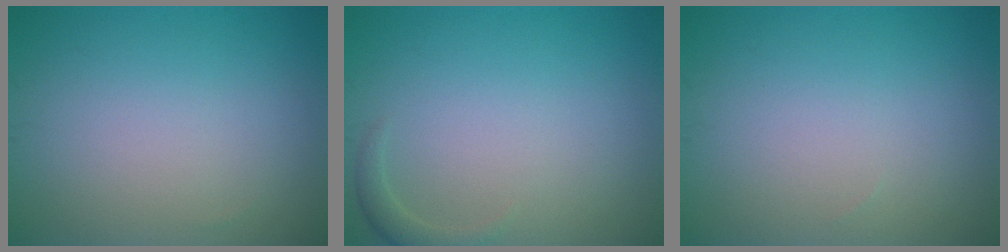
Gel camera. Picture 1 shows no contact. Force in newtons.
{"total": 1.2, "press": 1.2, "slide": 0.2}
{"total": 0.0}